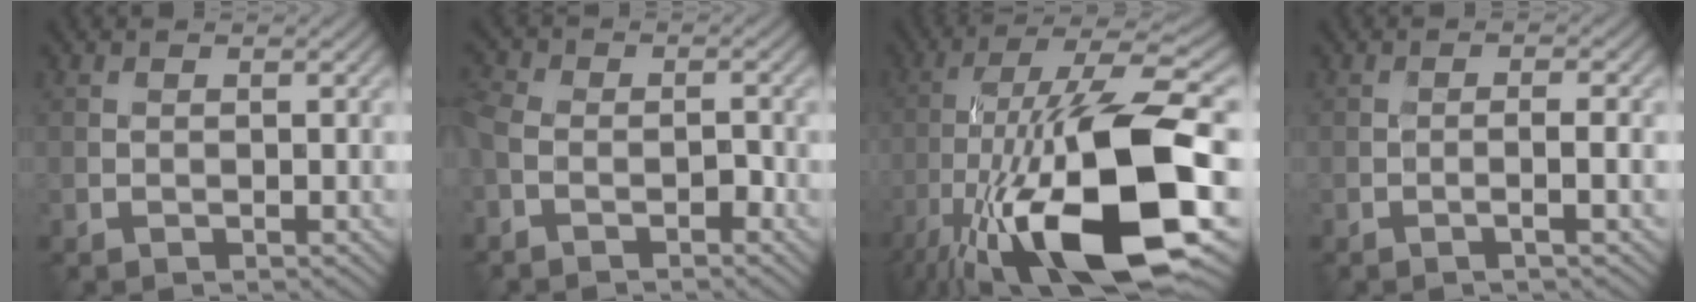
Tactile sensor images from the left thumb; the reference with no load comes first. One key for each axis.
{"total": 5.2, "fx": -2.5, "fy": 3.0, "fz": 3.5, "tx": -0.060, "ty": 0.001, "tz": -0.044}
{"total": 19.9, "fx": -7.6, "fy": 6.0, "fz": 17.4, "tx": -0.312, "ty": 0.003, "tz": -0.135}
{"total": 2.0, "fx": -0.7, "fy": 0.2, "fz": 1.9, "tx": -0.027, "ty": 0.010, "tz": -0.023}